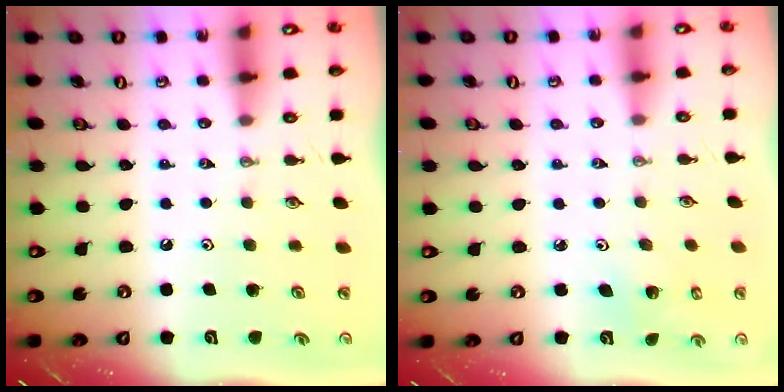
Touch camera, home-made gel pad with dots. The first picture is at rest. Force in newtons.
{"total": 2.2, "press": 2.2, "slide": 0.2}